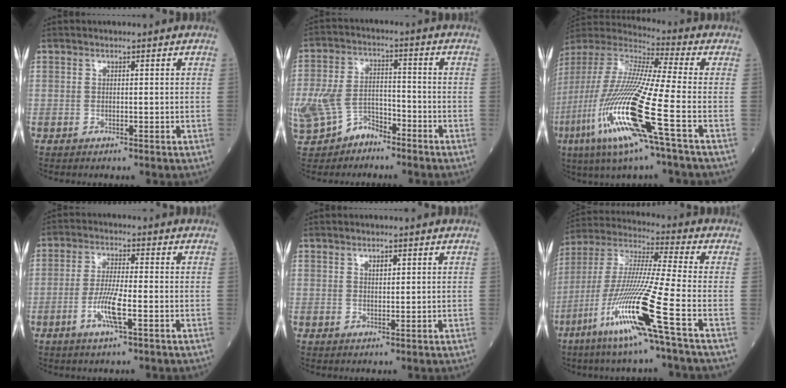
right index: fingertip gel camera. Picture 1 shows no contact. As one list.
[{"total": 10.8, "force": [-6.8, 6.4, 5.5], "torque": [-0.124, 0.011, -0.123]}, {"total": 20.8, "force": [-7.9, 0.3, 19.2], "torque": [-0.445, -0.045, -0.164]}, {"total": 6.2, "force": [-2.4, 0.6, 5.7], "torque": [-0.116, -0.006, -0.046]}, {"total": 1.3, "force": [0.7, 0.5, 1.0], "torque": [-0.017, 0.000, 0.011]}, {"total": 16.6, "force": [-7.4, -1.6, 14.7], "torque": [-0.307, -0.031, -0.146]}]